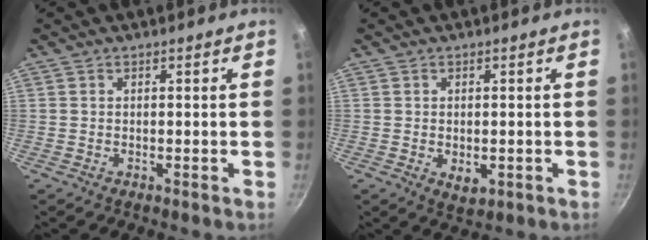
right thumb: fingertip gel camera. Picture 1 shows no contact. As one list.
[{"total": 3.3, "force": [-0.6, 2.2, 2.4], "torque": [-0.036, -0.007, -0.002]}]